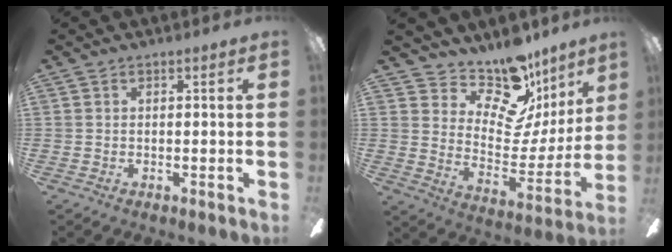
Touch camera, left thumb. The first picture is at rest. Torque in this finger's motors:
{"motor_torque": [0.86, 0.92, -0.04, -0.32, -0.01]}